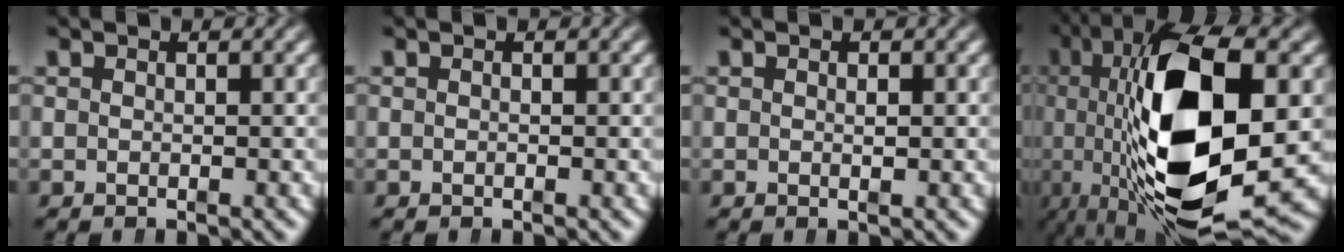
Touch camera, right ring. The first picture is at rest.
{"total": 0.0}
{"total": 0.6, "force": [0.1, 0.3, 0.5], "torque": [-0.010, -0.005, 0.003]}
{"total": 20.7, "force": [1.0, 9.4, 18.4], "torque": [-0.319, -0.018, 0.029]}